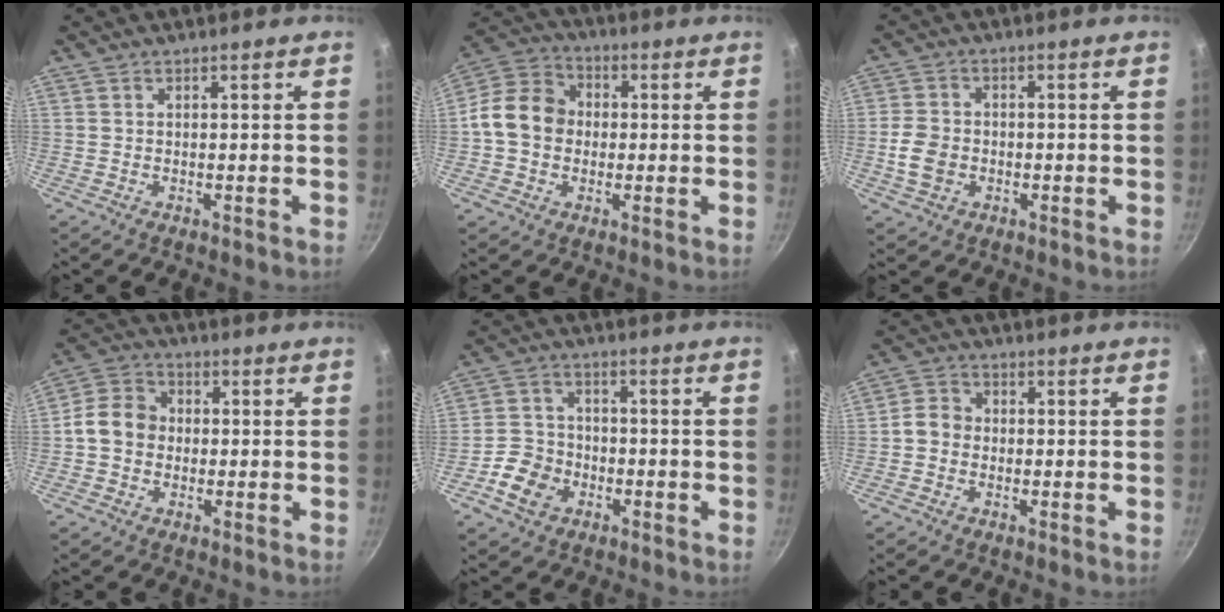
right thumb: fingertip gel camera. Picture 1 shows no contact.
{"total": 11.0, "force": [-0.4, 9.2, 6.1], "torque": [-0.079, 0.024, -0.030]}
{"total": 5.8, "force": [-1.5, 4.6, 3.3], "torque": [-0.055, 0.009, -0.030]}
{"total": 7.5, "force": [-0.6, 6.3, 4.0], "torque": [-0.046, 0.017, -0.029]}
{"total": 6.9, "force": [-2.6, 6.0, 2.2], "torque": [-0.019, 0.027, -0.053]}
{"total": 3.9, "force": [-0.8, 3.4, 1.8], "torque": [-0.018, 0.012, -0.027]}